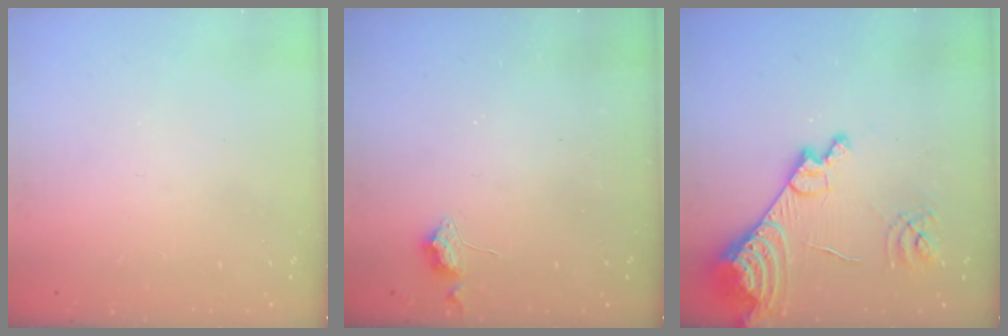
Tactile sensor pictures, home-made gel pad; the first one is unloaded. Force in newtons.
{"total": 5.5, "press": 5.4, "slide": 0.8}
{"total": 17.1, "press": 17.0, "slide": 2.0}